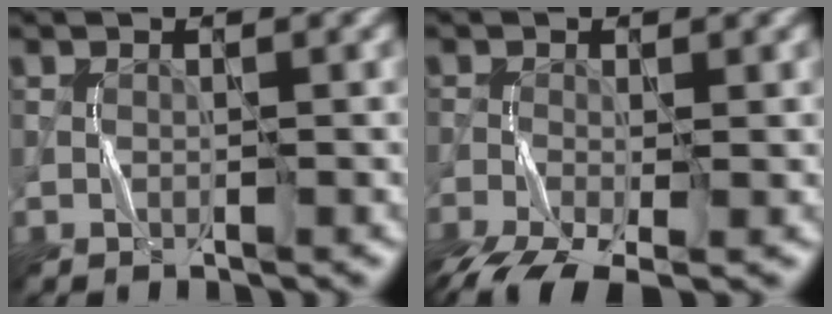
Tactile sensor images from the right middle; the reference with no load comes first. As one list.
[{"total": 5.7, "force": [-3.7, 2.0, 3.7], "torque": [-0.078, -0.019, -0.076]}]